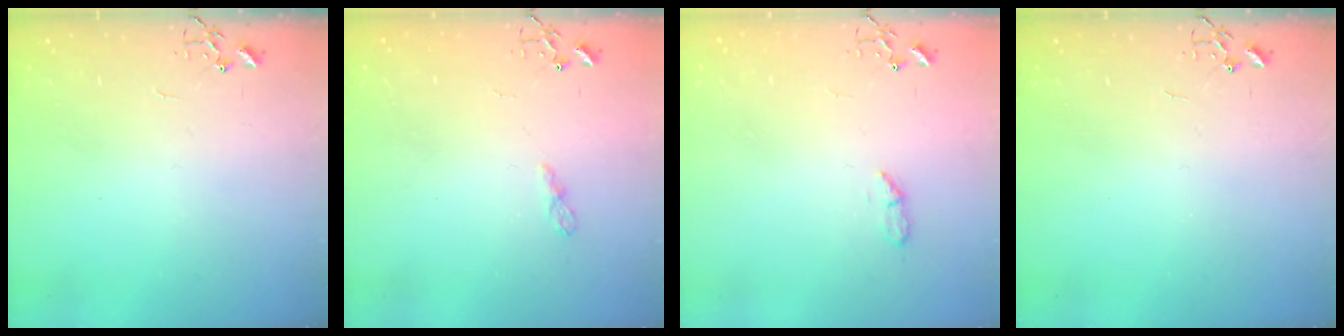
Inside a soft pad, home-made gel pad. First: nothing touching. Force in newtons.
{"total": 4.8, "press": 4.7, "slide": 0.6}
{"total": 4.5, "press": 4.4, "slide": 0.6}
{"total": 0.0}